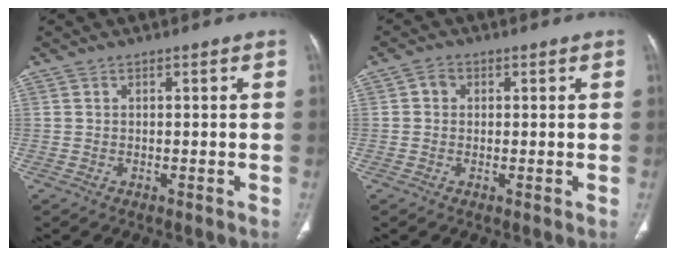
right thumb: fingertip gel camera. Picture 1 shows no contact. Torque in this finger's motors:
{"motor_torque": [-0.33, 0.27, 0.04, -0.03, 0.01]}